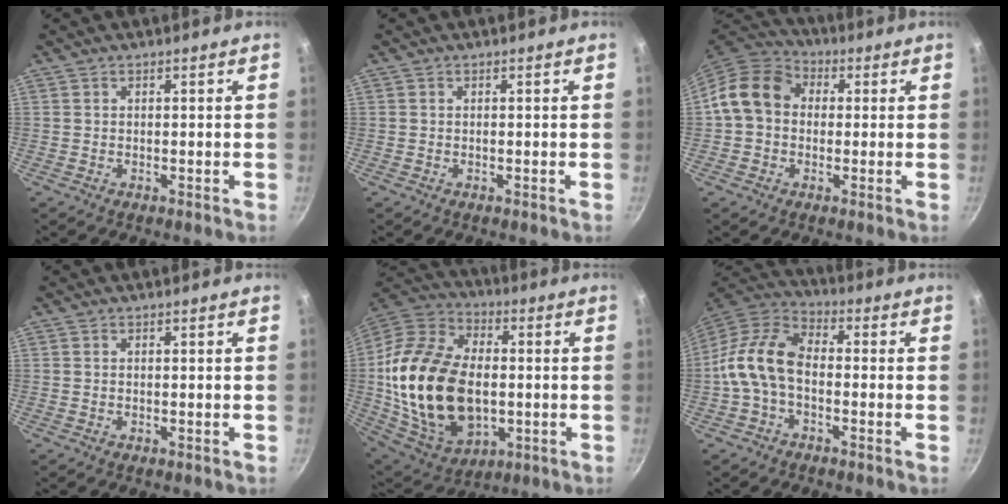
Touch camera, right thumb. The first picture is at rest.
{"total": 0.0}
{"total": 11.3, "force": [0.8, 9.3, 6.4], "torque": [-0.083, 0.027, -0.007]}
{"total": 0.0}
{"total": 27.4, "force": [-1.2, 17.7, 20.9], "torque": [-0.390, 0.011, -0.013]}
{"total": 11.7, "force": [-1.9, 7.3, 8.9], "torque": [-0.161, 0.041, -0.057]}